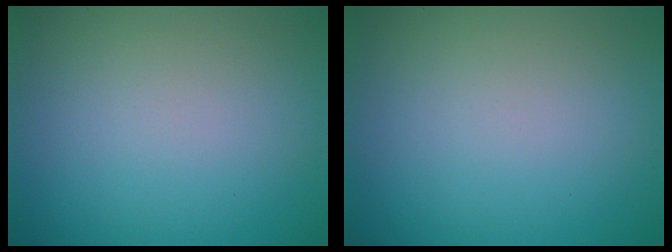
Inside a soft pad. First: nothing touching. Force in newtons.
{"total": 0.0}